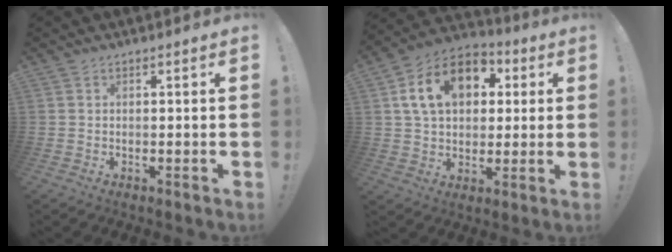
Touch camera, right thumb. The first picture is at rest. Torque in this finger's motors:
{"motor_torque": [1.75, 2.93, 1.00, 0.19, 0.47]}